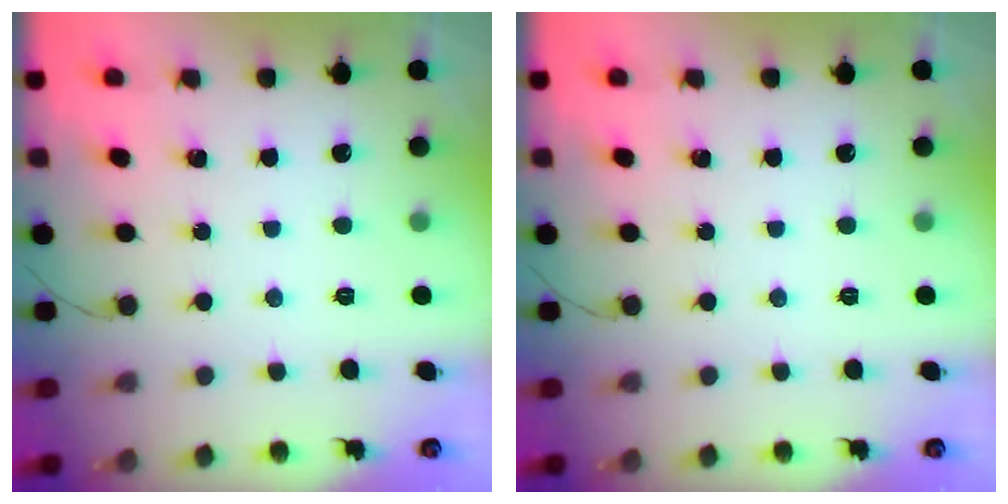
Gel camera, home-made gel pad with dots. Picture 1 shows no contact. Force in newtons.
{"total": 0.0}